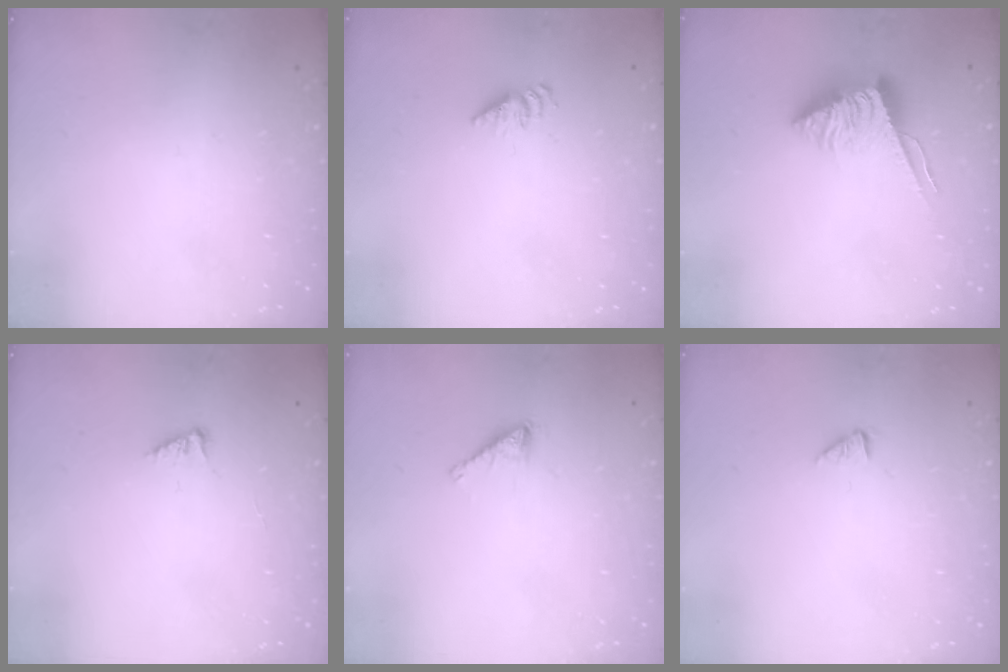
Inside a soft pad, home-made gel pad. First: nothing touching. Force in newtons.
{"total": 2.6, "press": 2.6, "slide": 0.4}
{"total": 6.4, "press": 6.4, "slide": 0.5}
{"total": 2.5, "press": 2.5, "slide": 0.3}
{"total": 1.7, "press": 1.7, "slide": 0.2}
{"total": 0.0}